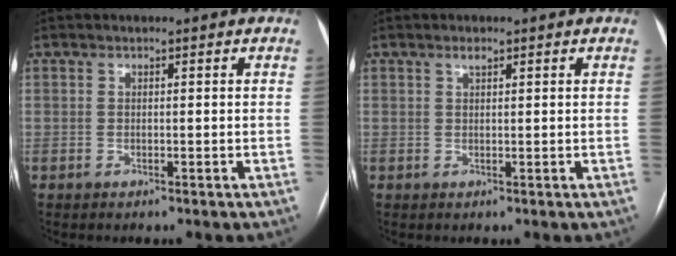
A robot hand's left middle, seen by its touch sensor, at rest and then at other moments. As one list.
[{"total": 1.1, "force": [0.8, 0.3, 0.7], "torque": [-0.016, 0.003, 0.015]}]